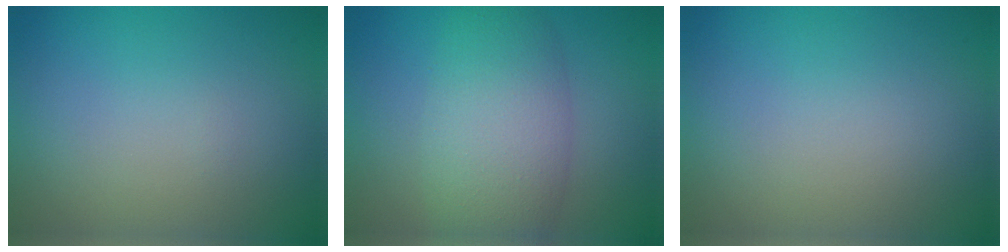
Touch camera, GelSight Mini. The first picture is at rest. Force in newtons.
{"total": 6.7, "press": 6.7, "slide": 0.5}
{"total": 0.0}